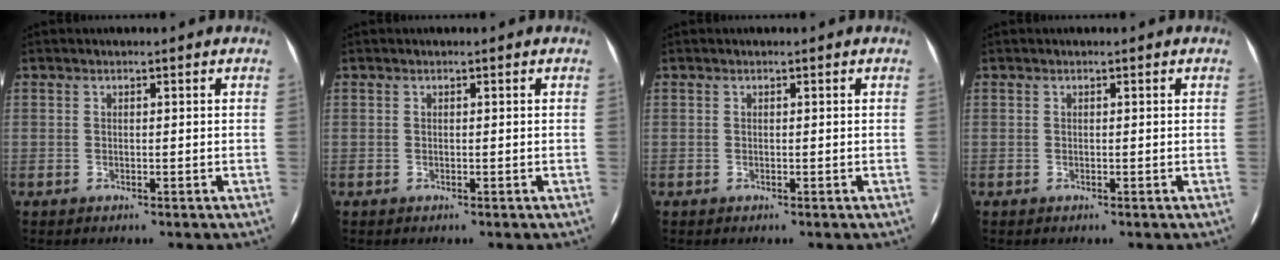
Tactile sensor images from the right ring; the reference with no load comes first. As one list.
[{"total": 0.0}, {"total": 0.0}, {"total": 0.0}]